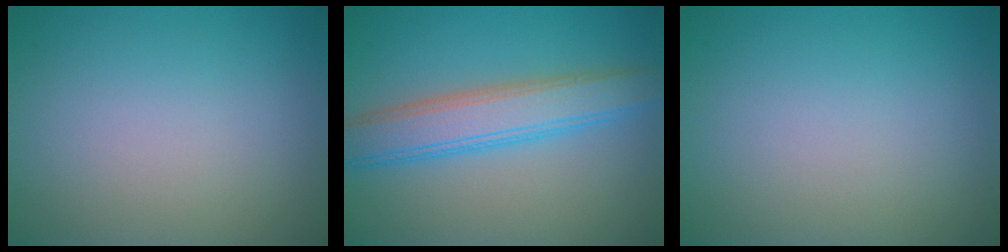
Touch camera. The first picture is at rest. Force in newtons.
{"total": 5.3, "press": 5.3, "slide": 0.1}
{"total": 0.0}